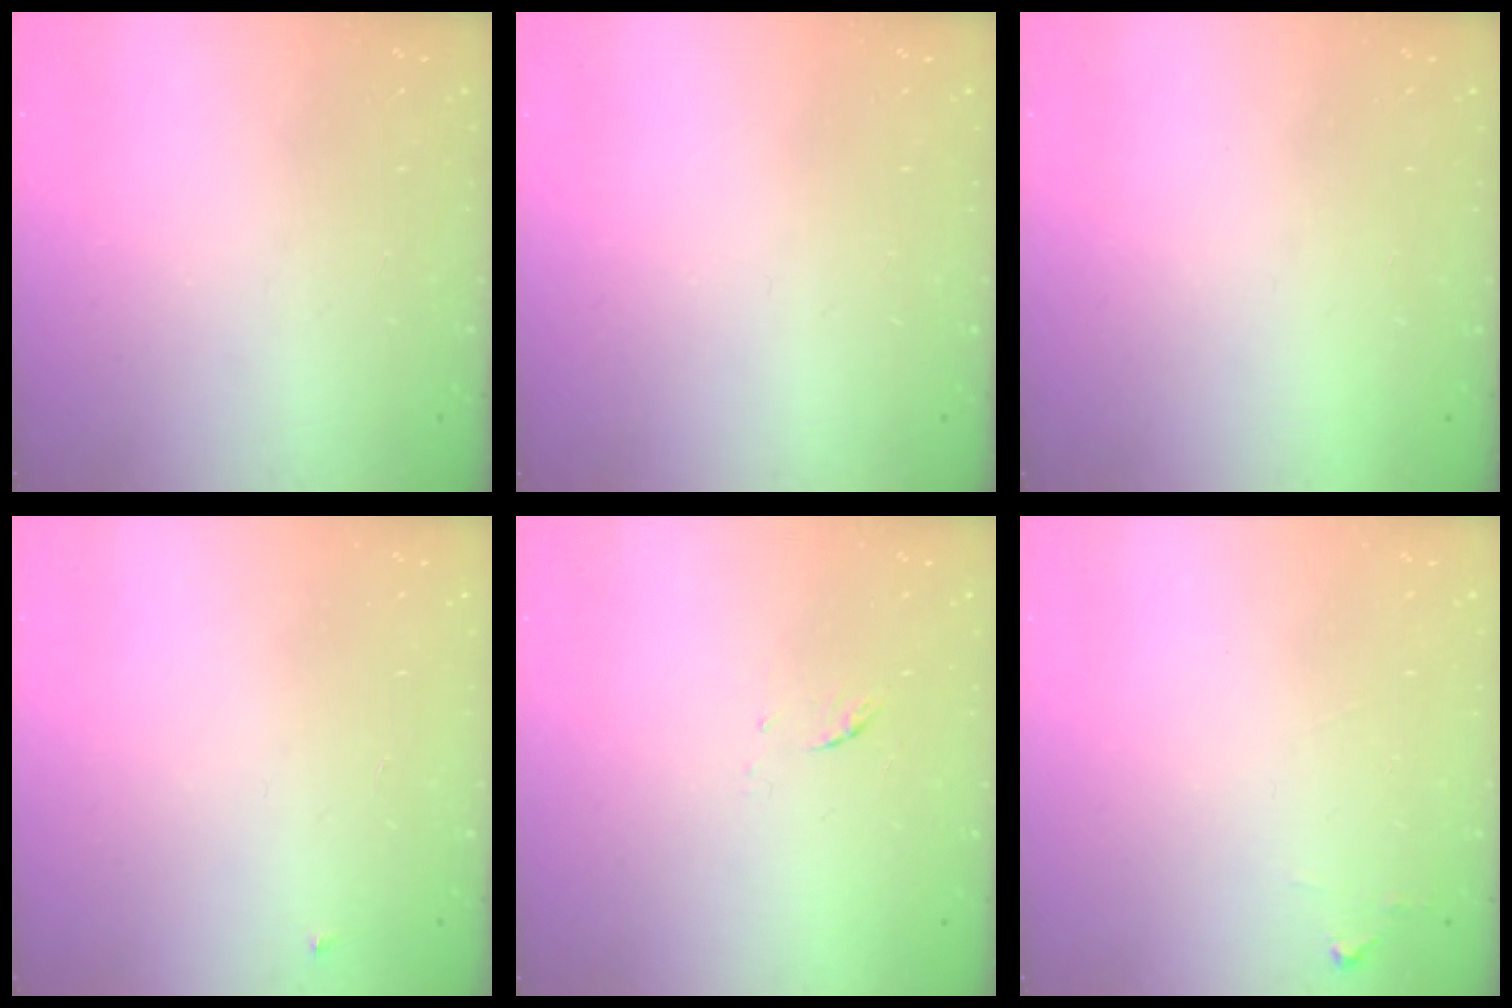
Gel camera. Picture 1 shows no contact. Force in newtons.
{"total": 0.0}
{"total": 1.5, "press": 1.5, "slide": 0.1}
{"total": 2.7, "press": 2.7, "slide": 0.4}
{"total": 4.8, "press": 4.6, "slide": 1.3}
{"total": 4.4, "press": 4.4, "slide": 0.7}